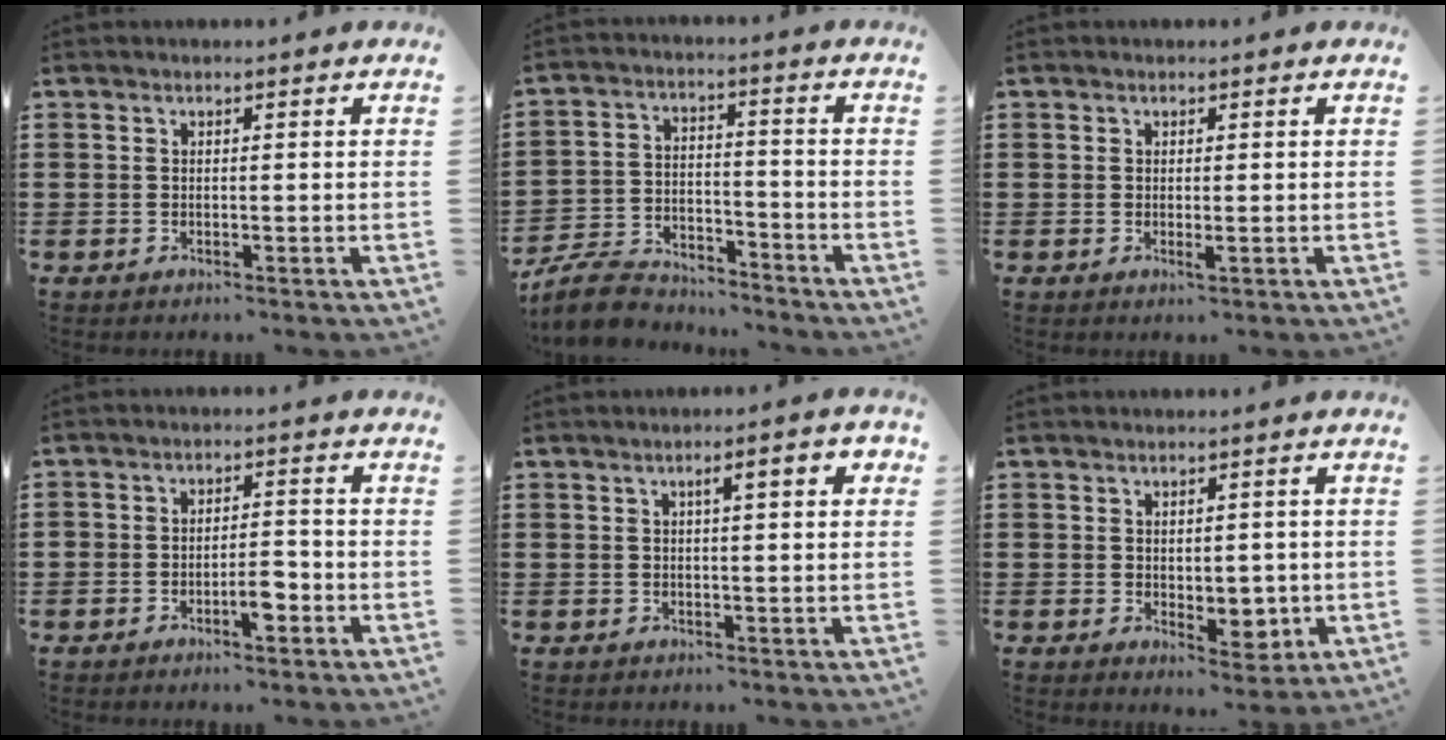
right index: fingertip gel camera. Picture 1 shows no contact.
{"total": 7.2, "force": [-6.9, 1.6, 1.4], "torque": [-0.034, 0.016, -0.137]}
{"total": 0.7, "force": [0.1, 0.2, 0.7], "torque": [-0.011, 0.000, 0.003]}
{"total": 3.8, "force": [-2.1, 1.6, 2.8], "torque": [-0.047, 0.009, -0.039]}
{"total": 3.4, "force": [1.0, 0.5, 3.2], "torque": [-0.057, 0.001, 0.011]}
{"total": 3.6, "force": [0.2, 2.6, 2.5], "torque": [-0.034, -0.001, 0.002]}